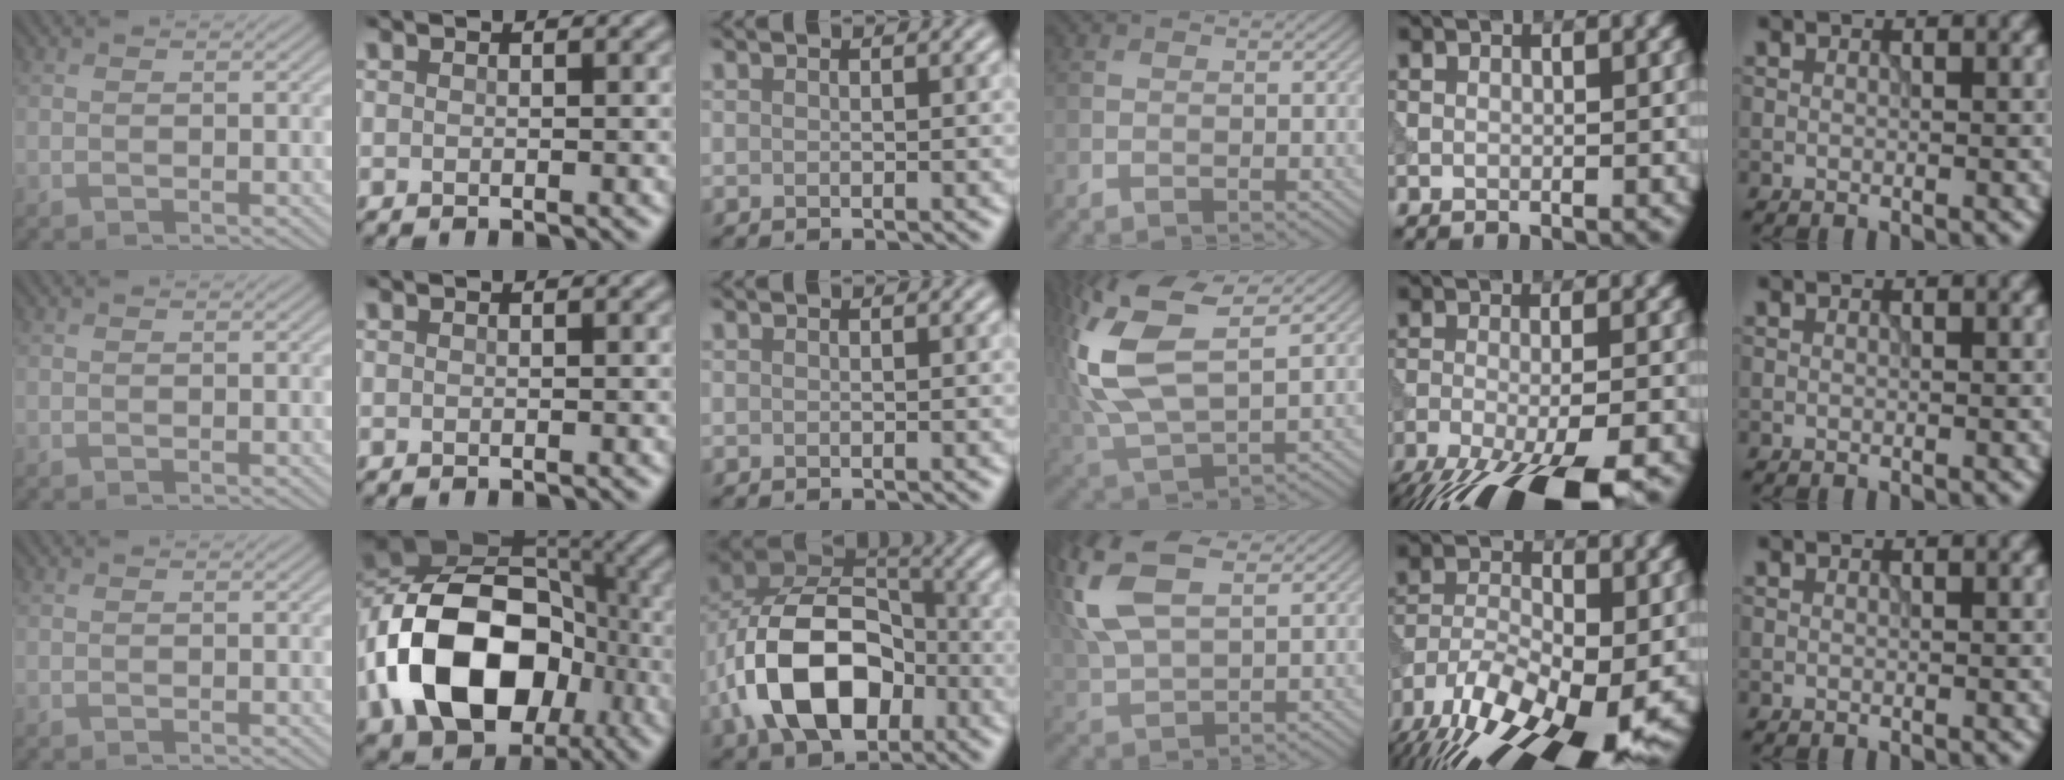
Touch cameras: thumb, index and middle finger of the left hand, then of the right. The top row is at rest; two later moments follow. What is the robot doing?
{"motion": "insert", "object": "power adapter"}